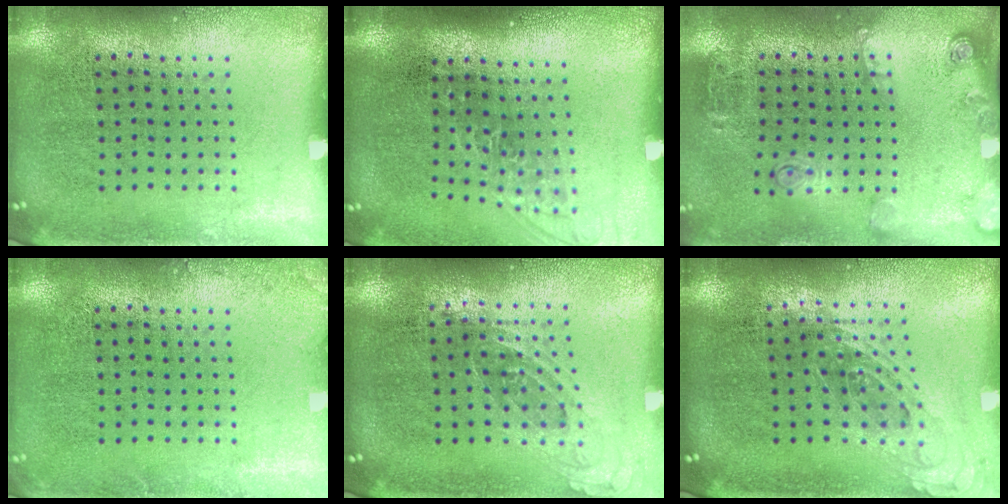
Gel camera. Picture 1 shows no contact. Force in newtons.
{"total": 1.3, "press": 1.0, "slide": 0.7}
{"total": 2.0, "press": 1.2, "slide": 1.6}
{"total": 1.2, "press": 1.2, "slide": 0.2}
{"total": 0.6, "press": 0.6, "slide": 0.3}
{"total": 0.9, "press": 0.8, "slide": 0.3}